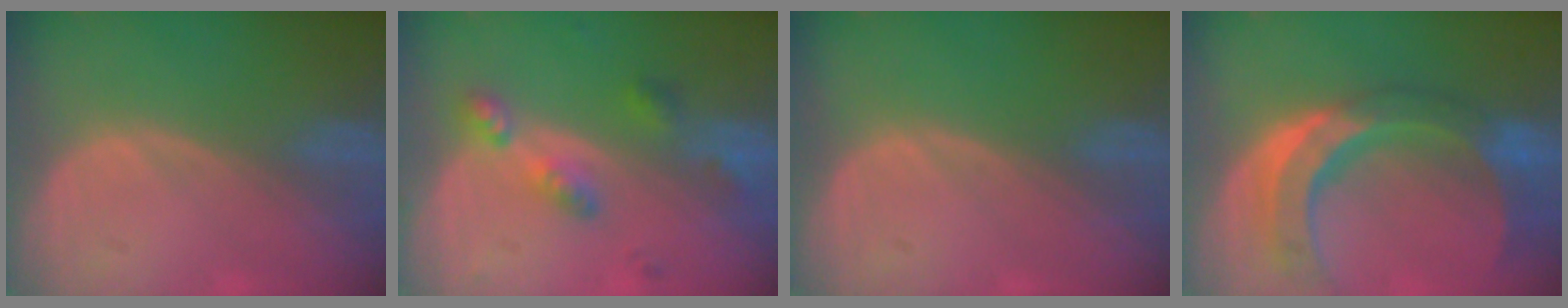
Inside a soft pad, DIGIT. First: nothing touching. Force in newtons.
{"total": 5.3, "press": 5.1, "slide": 1.4}
{"total": 0.0}
{"total": 11.6, "press": 9.8, "slide": 6.2}